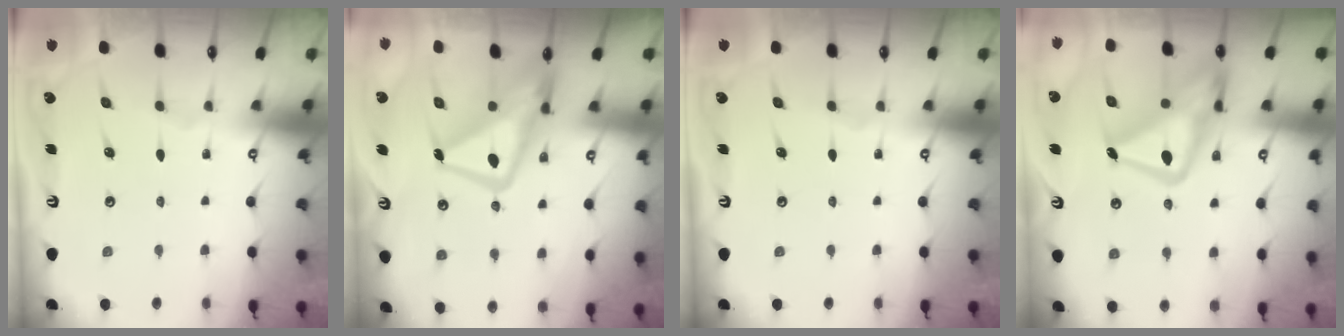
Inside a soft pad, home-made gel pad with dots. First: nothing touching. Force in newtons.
{"total": 15.2, "press": 15.1, "slide": 1.9}
{"total": 0.0}
{"total": 19.5, "press": 19.4, "slide": 1.8}